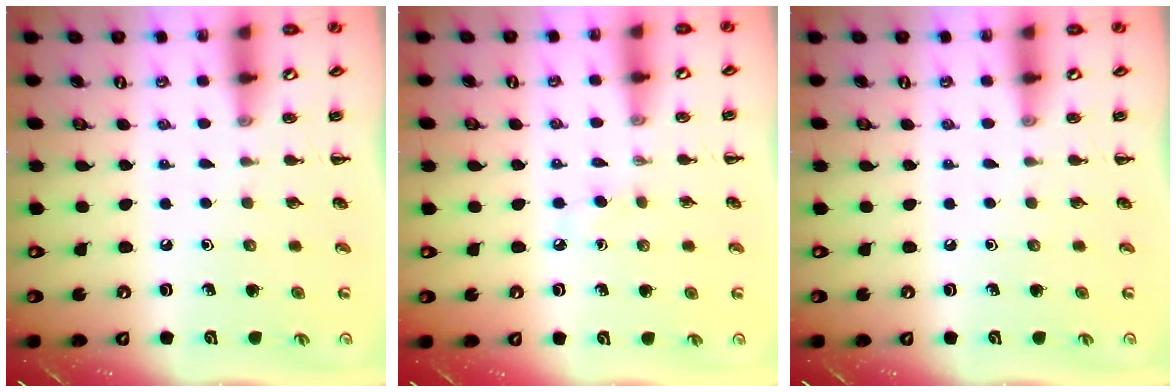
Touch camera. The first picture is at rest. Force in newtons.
{"total": 2.4, "press": 2.2, "slide": 1.0}
{"total": 0.0}